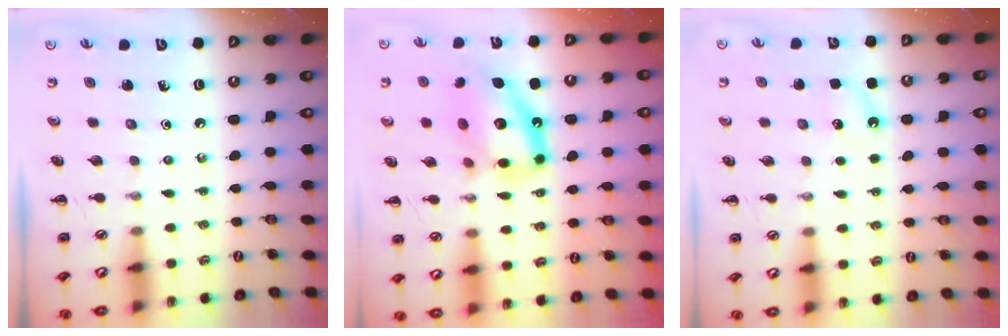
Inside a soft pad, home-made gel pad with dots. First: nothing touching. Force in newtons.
{"total": 15.7, "press": 15.3, "slide": 3.2}
{"total": 3.7, "press": 3.5, "slide": 1.3}